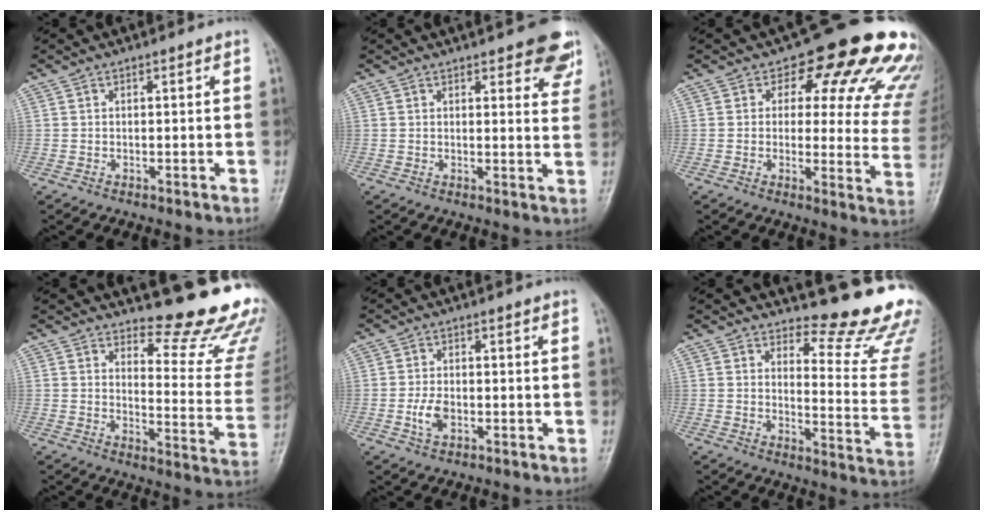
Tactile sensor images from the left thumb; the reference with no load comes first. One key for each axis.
{"total": 9.1, "fx": 6.3, "fy": 3.2, "fz": 5.7, "tx": -0.032, "ty": -0.028, "tz": 0.064}
{"total": 19.6, "fx": 13.1, "fy": 9.3, "fz": 11.1, "tx": -0.077, "ty": -0.058, "tz": 0.130}
{"total": 17.4, "fx": 15.6, "fy": 3.7, "fz": 6.7, "tx": -0.041, "ty": -0.173, "tz": 0.179}
{"total": 3.7, "fx": -1.0, "fy": 2.2, "fz": 2.8, "tx": -0.054, "ty": 0.003, "tz": -0.020}
{"total": 16.0, "fx": 15.0, "fy": 2.7, "fz": 4.6, "tx": -0.021, "ty": -0.180, "tz": 0.165}